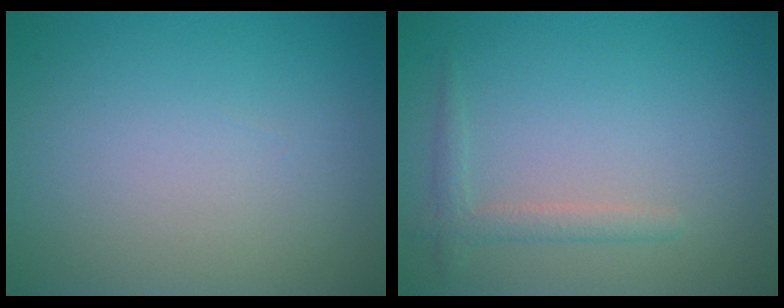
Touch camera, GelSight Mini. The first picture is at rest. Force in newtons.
{"total": 1.7, "press": 1.6, "slide": 0.1}